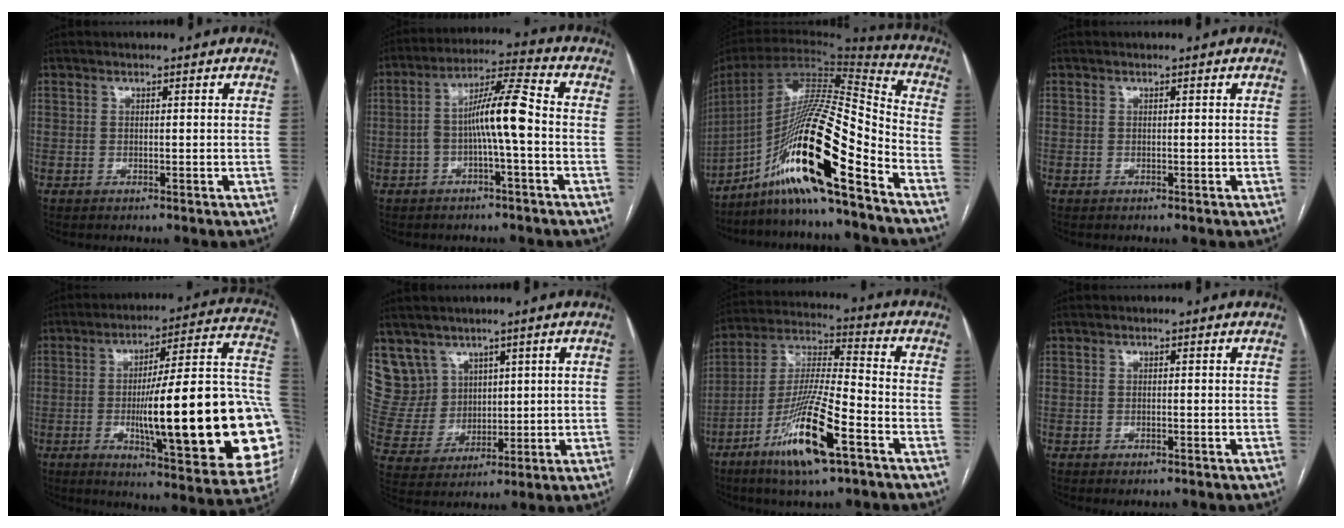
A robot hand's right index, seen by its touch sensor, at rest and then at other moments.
{"total": 8.7, "force": [-1.6, 0.5, 8.6], "torque": [-0.156, 0.028, -0.030]}
{"total": 21.9, "force": [-13.1, 0.7, 17.6], "torque": [-0.340, -0.006, -0.242]}
{"total": 0.0}
{"total": 30.4, "force": [-4.4, 3.3, 29.9], "torque": [-0.332, 0.001, -0.068]}
{"total": 9.0, "force": [5.8, 6.9, 0.2], "torque": [-0.014, 0.029, 0.132]}
{"total": 15.6, "force": [-7.8, 1.5, 13.4], "torque": [-0.268, -0.021, -0.142]}
{"total": 1.1, "force": [-0.7, 0.3, 0.8], "torque": [-0.013, -0.002, -0.006]}